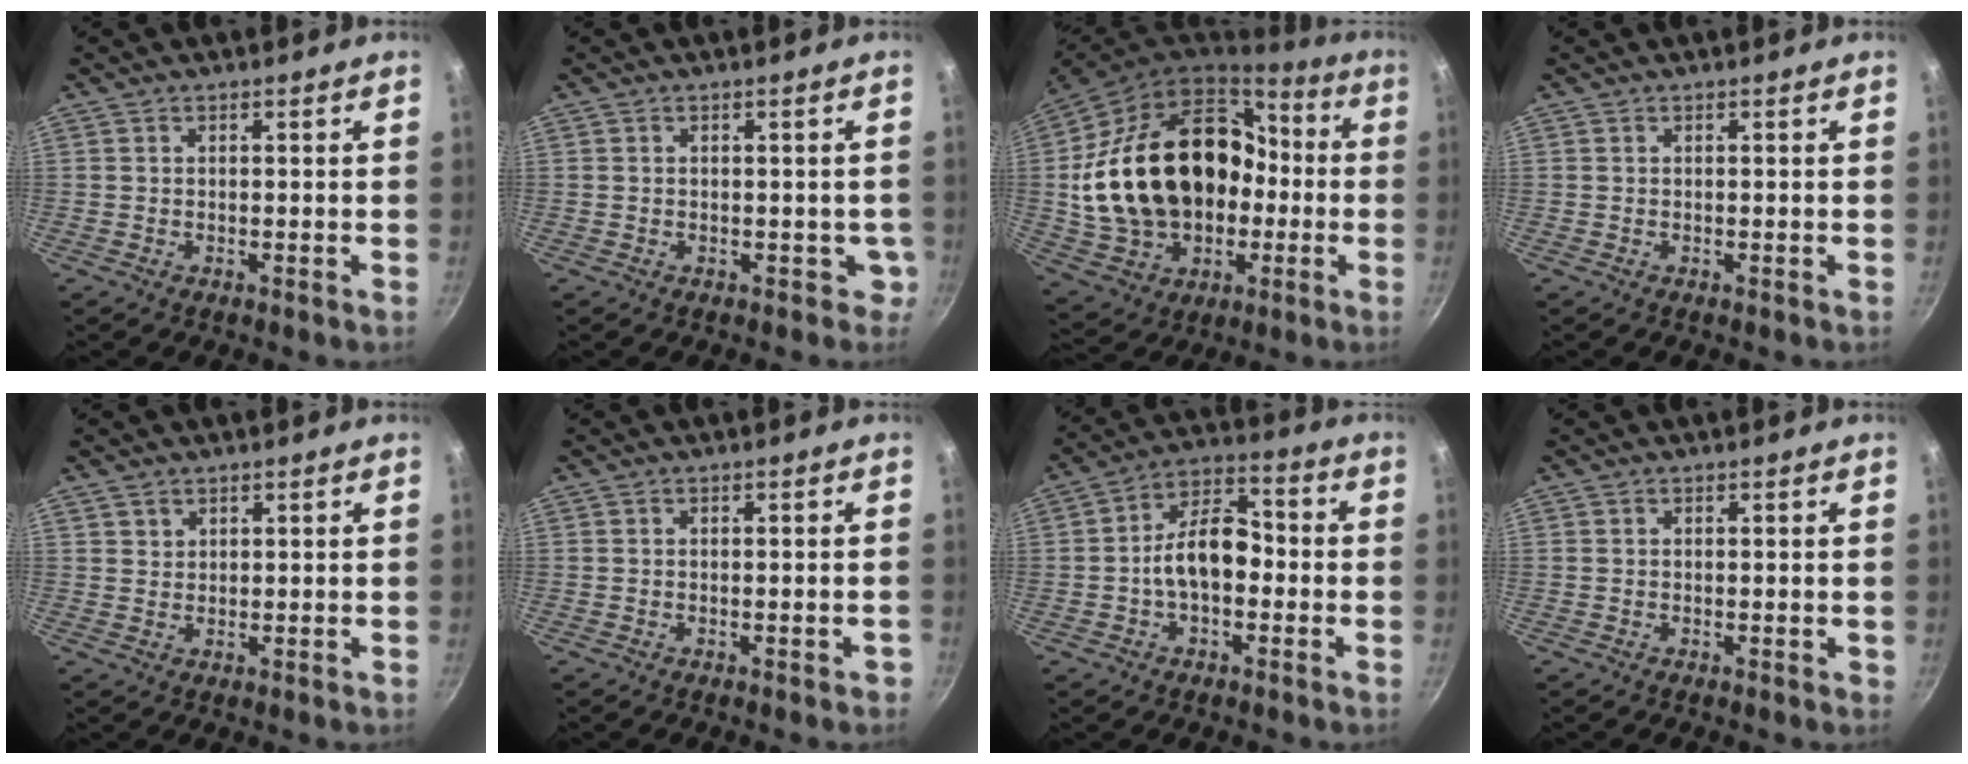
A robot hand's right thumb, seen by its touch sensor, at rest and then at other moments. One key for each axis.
{"total": 2.3, "fx": -0.4, "fy": 2.0, "fz": 1.1, "tx": 0.012, "ty": 0.008, "tz": 0.000}
{"total": 29.3, "fx": -0.5, "fy": 21.0, "fz": 20.5, "tx": -0.339, "ty": 0.053, "tz": 0.017}
{"total": 0.0}
{"total": 1.7, "fx": 1.1, "fy": 1.3, "fz": 0.3, "tx": 0.003, "ty": 0.002, "tz": 0.019}
{"total": 1.2, "fx": -0.6, "fy": 0.4, "fz": 1.0, "tx": -0.007, "ty": 0.007, "tz": -0.008}
{"total": 11.2, "fx": -1.5, "fy": 6.9, "fz": 8.7, "tx": -0.114, "ty": 0.045, "tz": -0.041}
{"total": 0.5, "fx": 0.0, "fy": 0.3, "fz": 0.4, "tx": -0.003, "ty": 0.001, "tz": 0.000}